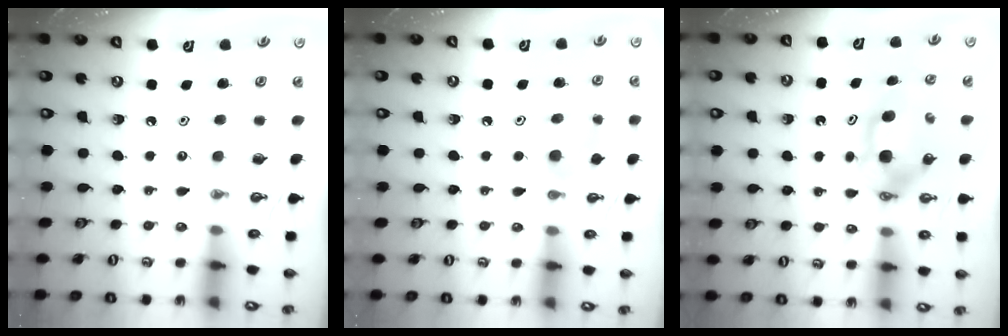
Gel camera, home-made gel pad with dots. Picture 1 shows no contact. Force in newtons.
{"total": 4.9, "press": 4.8, "slide": 1.0}
{"total": 5.8, "press": 5.4, "slide": 2.2}